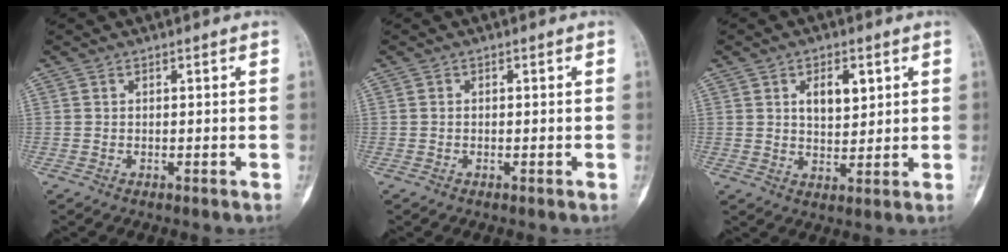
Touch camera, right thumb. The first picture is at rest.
{"total": 0.0}
{"total": 6.3, "force": [2.5, 3.6, 4.4], "torque": [-0.053, -0.013, 0.043]}